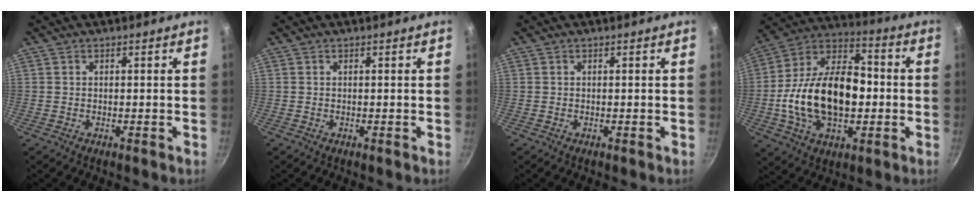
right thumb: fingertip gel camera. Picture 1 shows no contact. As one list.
[{"total": 0.0}, {"total": 0.0}, {"total": 22.6, "force": [-2.2, 13.9, 17.6], "torque": [-0.288, 0.039, -0.044]}]